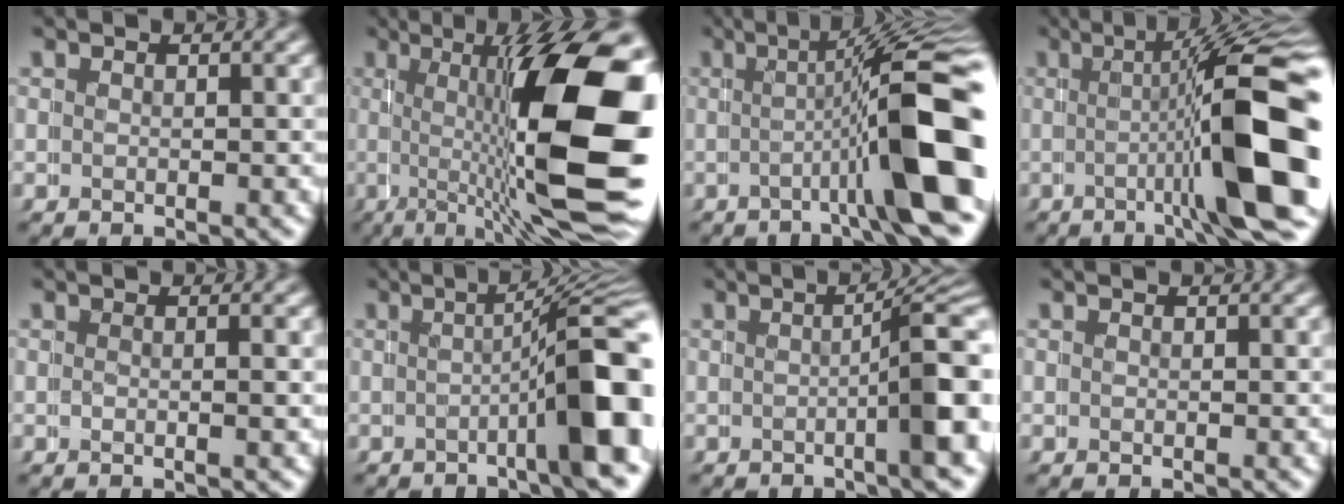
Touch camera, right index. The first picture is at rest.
{"total": 14.7, "force": [1.2, 4.1, 14.1], "torque": [-0.184, 0.012, 0.011]}
{"total": 10.0, "force": [-1.2, 2.2, 9.6], "torque": [-0.128, 0.007, -0.024]}
{"total": 11.9, "force": [-0.9, 2.6, 11.6], "torque": [-0.158, 0.007, -0.019]}
{"total": 0.7, "force": [0.2, -0.2, 0.6], "torque": [-0.018, 0.002, 0.001]}
{"total": 8.8, "force": [-1.2, 1.8, 8.6], "torque": [-0.091, 0.012, -0.020]}
{"total": 7.2, "force": [-1.0, 1.8, 6.9], "torque": [-0.067, 0.015, -0.020]}
{"total": 0.0}